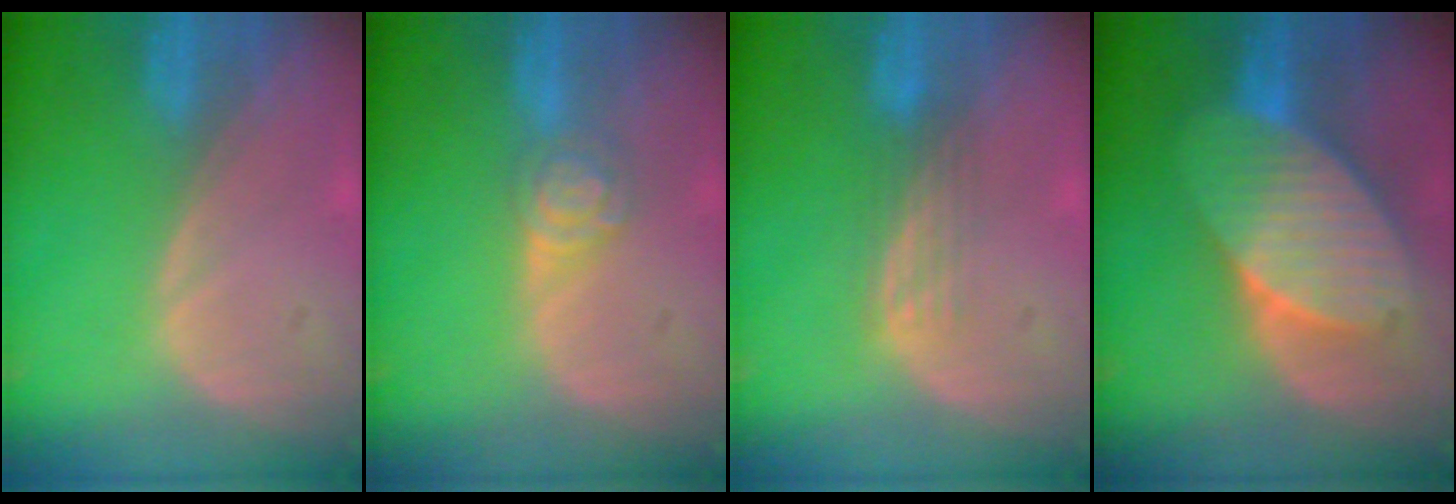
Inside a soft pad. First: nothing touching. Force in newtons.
{"total": 4.3, "press": 4.0, "slide": 1.7}
{"total": 3.0, "press": 2.7, "slide": 1.3}
{"total": 9.6, "press": 9.6, "slide": 0.4}